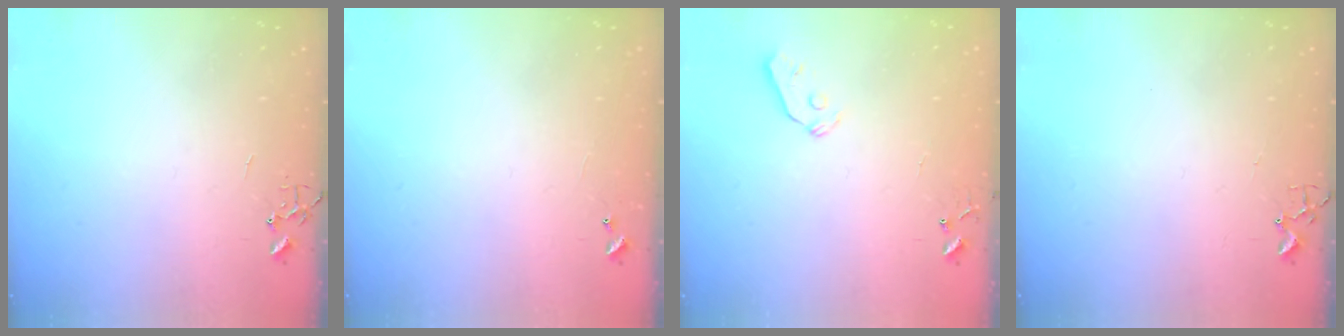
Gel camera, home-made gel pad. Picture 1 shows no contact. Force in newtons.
{"total": 5.1, "press": 5.0, "slide": 0.3}
{"total": 5.9, "press": 5.8, "slide": 0.7}
{"total": 1.9, "press": 1.9, "slide": 0.2}